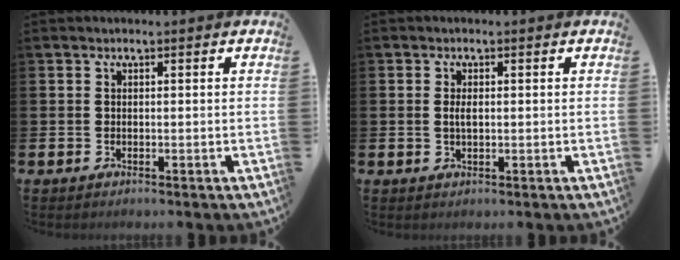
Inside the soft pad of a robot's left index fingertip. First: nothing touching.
{"total": 1.5, "force": [0.1, 0.6, 1.4], "torque": [-0.027, 0.005, 0.000]}